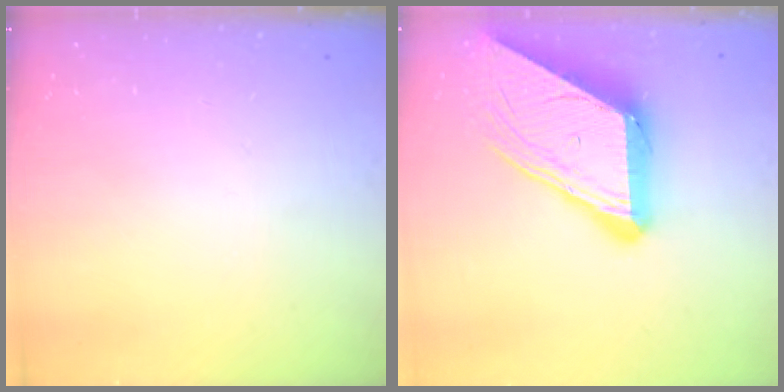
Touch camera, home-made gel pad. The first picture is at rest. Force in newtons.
{"total": 17.6, "press": 17.5, "slide": 1.9}